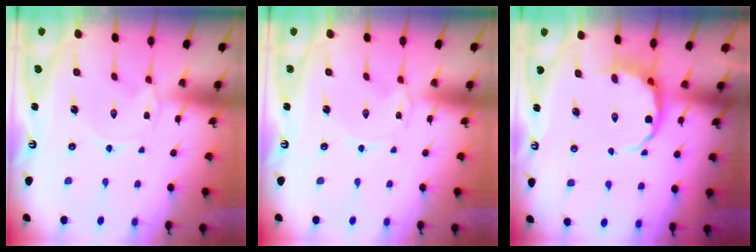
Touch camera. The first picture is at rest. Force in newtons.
{"total": 0.0}
{"total": 6.2, "press": 5.9, "slide": 1.9}